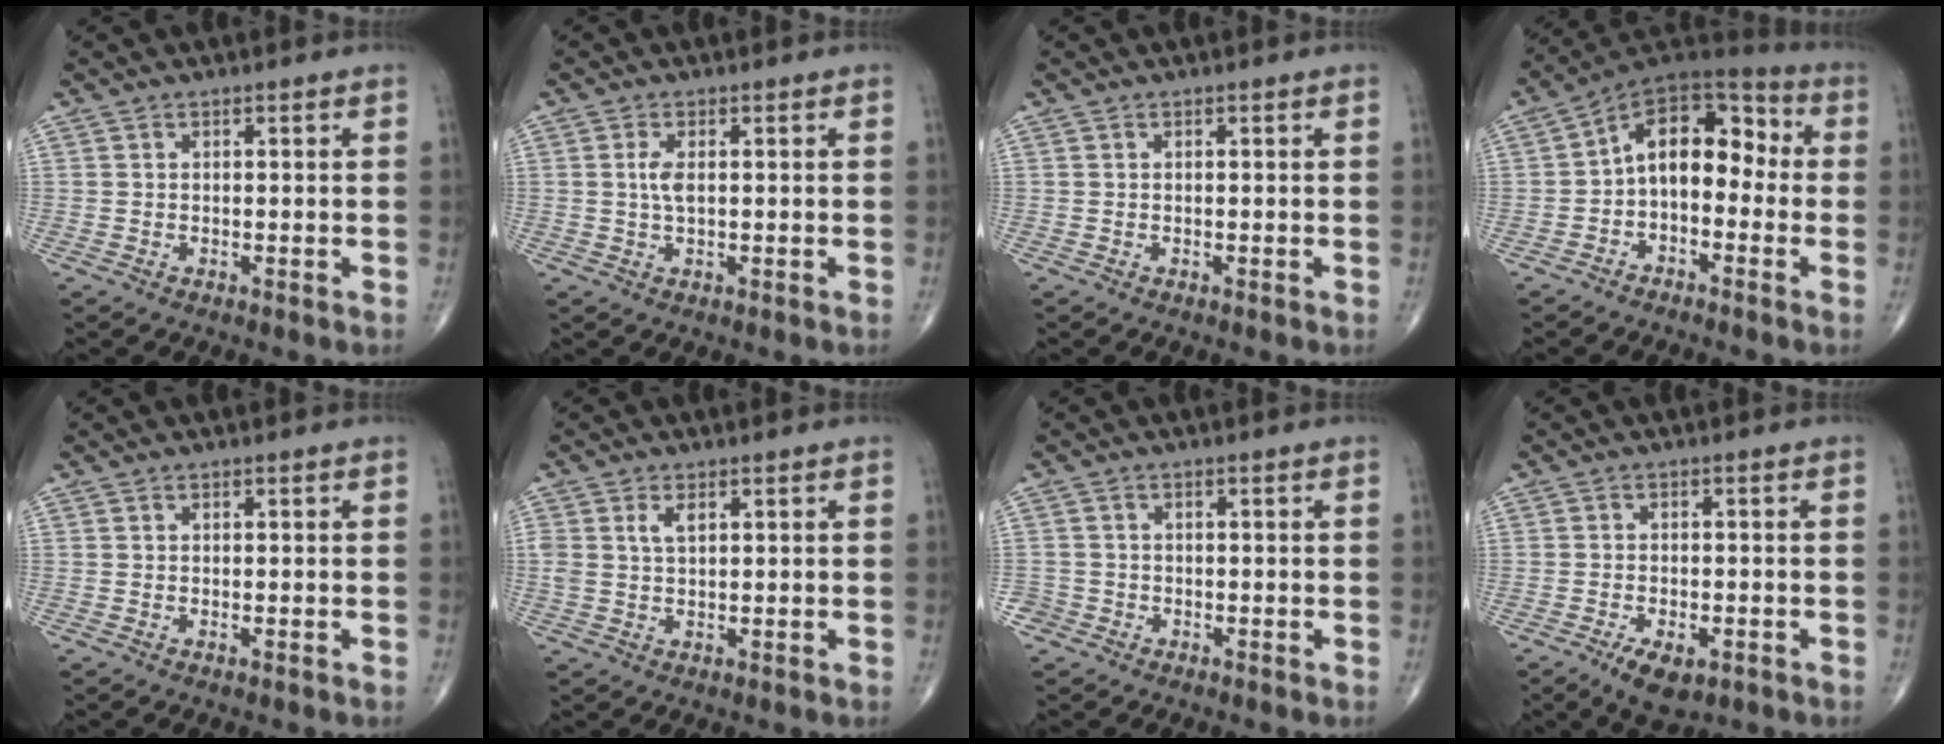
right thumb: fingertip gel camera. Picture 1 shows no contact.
{"total": 2.6, "force": [0.4, 1.0, 2.3], "torque": [-0.051, 0.000, 0.008]}
{"total": 0.0}
{"total": 12.9, "force": [-1.1, 8.1, 9.9], "torque": [-0.115, 0.057, -0.036]}
{"total": 0.0}
{"total": 2.9, "force": [1.1, 1.5, 2.2], "torque": [-0.044, 0.003, 0.026]}
{"total": 2.1, "force": [-1.2, 1.7, -0.3], "torque": [0.014, 0.009, -0.030]}
{"total": 6.1, "force": [-3.2, 3.0, 4.3], "torque": [-0.067, 0.004, -0.047]}